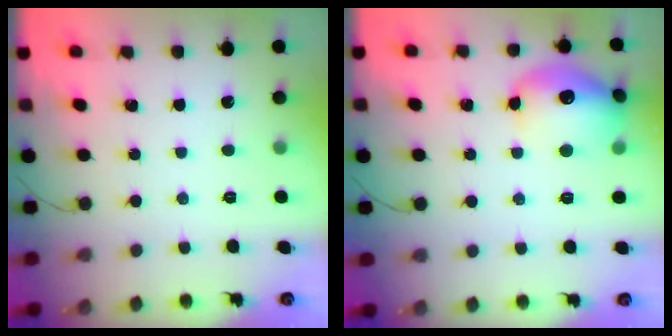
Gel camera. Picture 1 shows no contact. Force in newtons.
{"total": 15.0, "press": 14.9, "slide": 1.4}